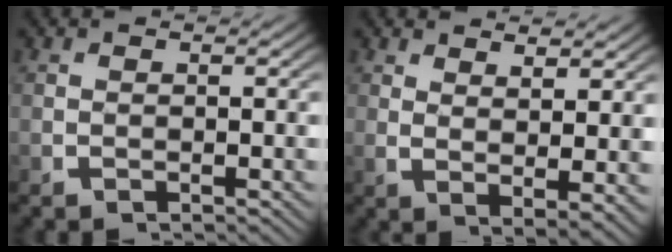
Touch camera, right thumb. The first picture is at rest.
{"total": 3.7, "force": [1.3, 1.3, 3.3], "torque": [-0.059, -0.021, 0.039]}